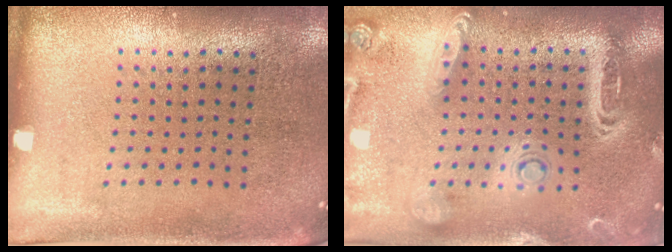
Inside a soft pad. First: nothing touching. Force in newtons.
{"total": 2.7, "press": 2.3, "slide": 1.4}